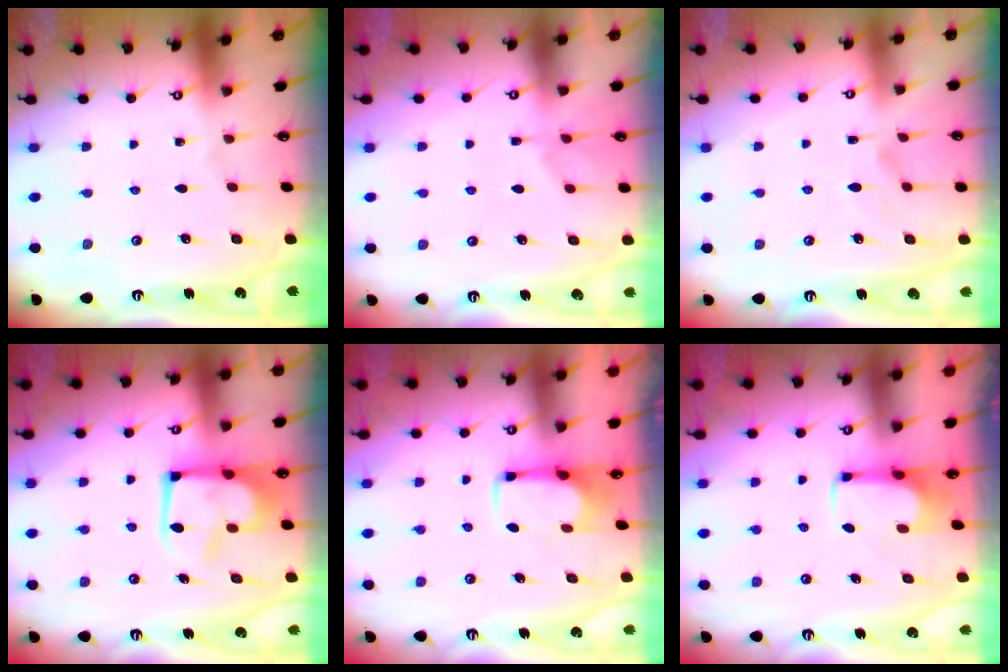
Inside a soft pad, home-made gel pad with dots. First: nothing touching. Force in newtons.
{"total": 1.2, "press": 0.6, "slide": 1.1}
{"total": 5.1, "press": 4.9, "slide": 1.3}
{"total": 6.2, "press": 6.1, "slide": 1.0}
{"total": 2.8, "press": 2.8, "slide": 0.3}
{"total": 0.0}